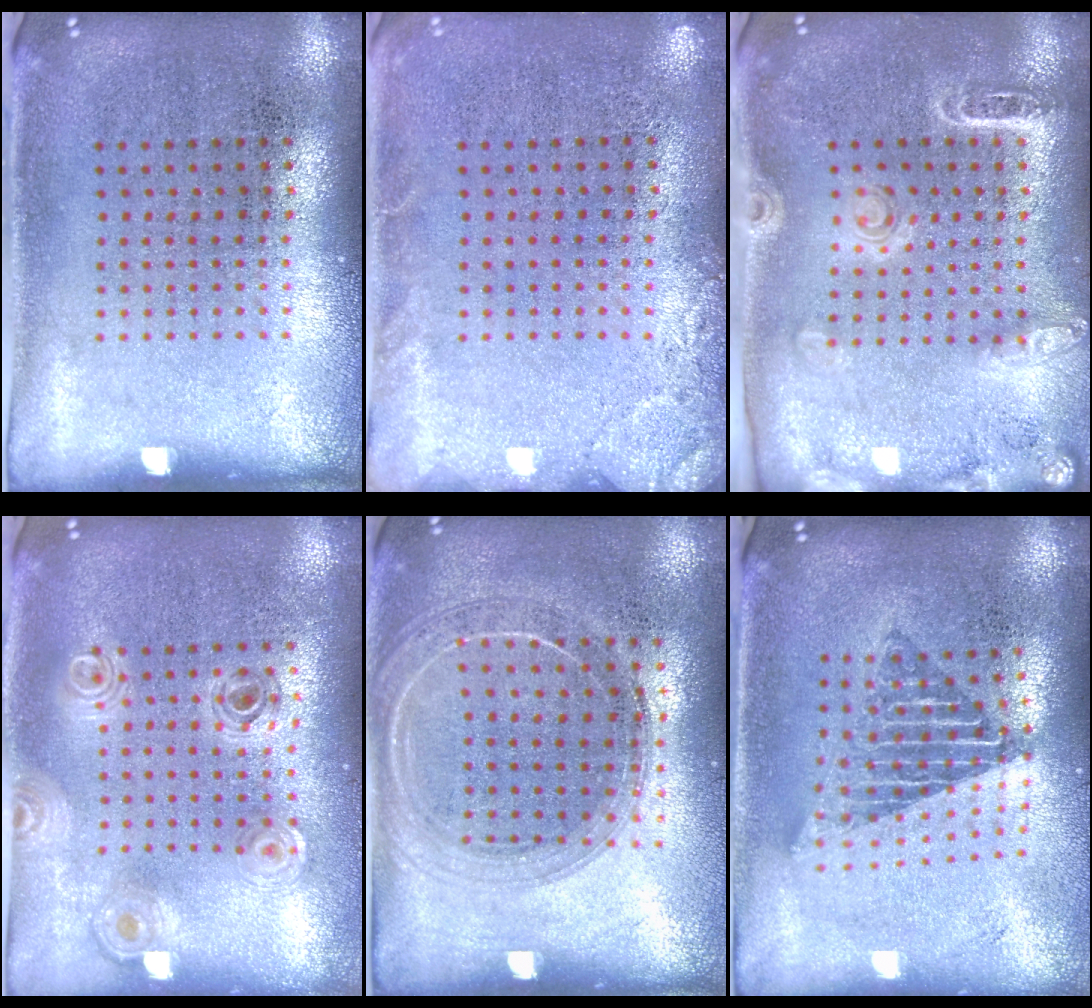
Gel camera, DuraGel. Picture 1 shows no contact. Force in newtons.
{"total": 1.9, "press": 1.8, "slide": 0.3}
{"total": 1.8, "press": 1.7, "slide": 0.4}
{"total": 0.8, "press": 0.8, "slide": 0.2}
{"total": 1.6, "press": 1.6, "slide": 0.4}
{"total": 1.6, "press": 1.3, "slide": 0.9}